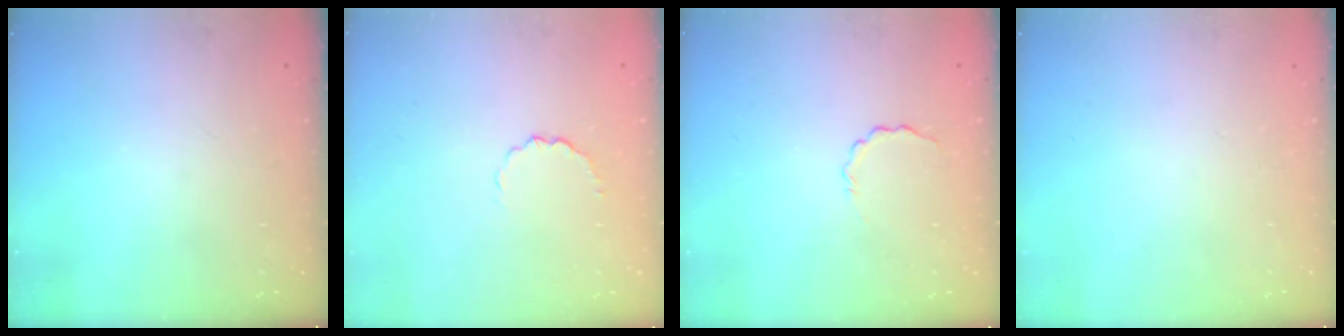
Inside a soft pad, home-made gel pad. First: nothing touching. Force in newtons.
{"total": 3.5, "press": 3.3, "slide": 1.3}
{"total": 2.9, "press": 2.7, "slide": 0.9}
{"total": 0.0}